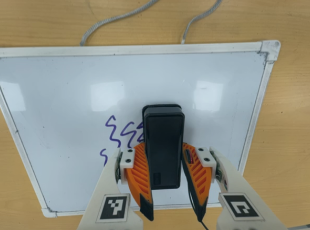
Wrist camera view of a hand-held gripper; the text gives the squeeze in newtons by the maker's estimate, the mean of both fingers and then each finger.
{"total": 12.0, "left": 12.0, "right": 12.0}